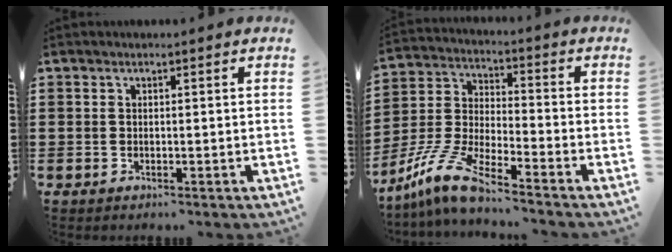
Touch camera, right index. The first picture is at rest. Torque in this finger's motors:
{"motor_torque": [0.22, 1.41, 0.52, 0.20]}